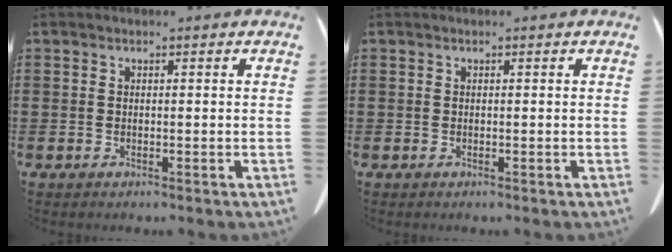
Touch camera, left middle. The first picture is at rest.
{"total": 0.0}